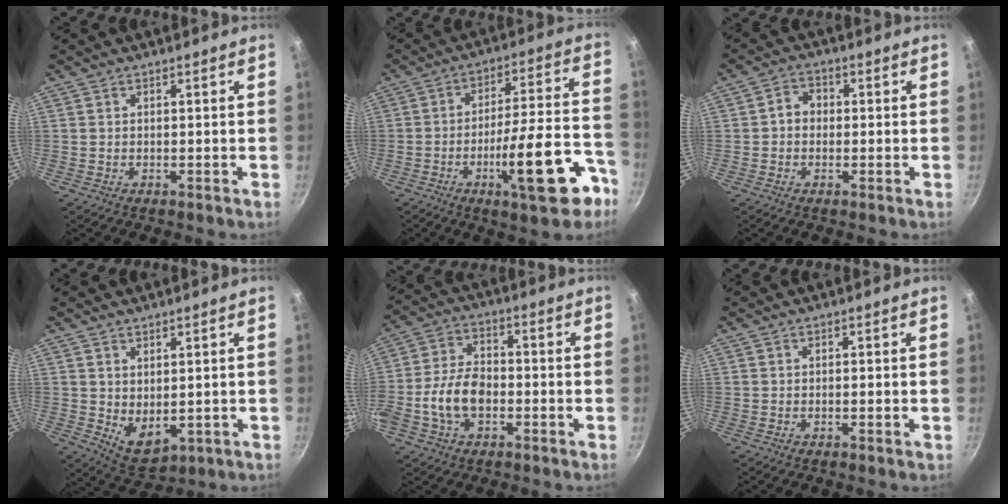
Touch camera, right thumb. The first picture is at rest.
{"total": 17.9, "force": [-8.4, 5.0, 15.0], "torque": [-0.192, 0.054, -0.121]}
{"total": 3.7, "force": [-0.2, 3.1, 1.8], "torque": [-0.012, 0.010, -0.012]}
{"total": 6.1, "force": [1.0, 3.8, 4.6], "torque": [-0.061, -0.024, 0.036]}
{"total": 10.5, "force": [-2.8, 6.7, 7.5], "torque": [-0.129, 0.031, -0.061]}
{"total": 0.7, "force": [-0.2, 0.1, 0.6], "torque": [-0.012, 0.001, -0.005]}